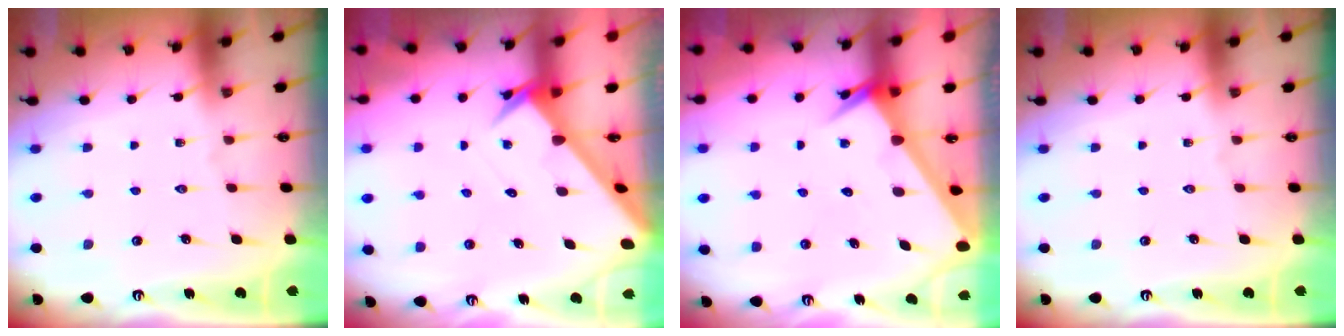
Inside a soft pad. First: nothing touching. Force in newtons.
{"total": 3.0, "press": 3.0, "slide": 0.2}
{"total": 3.2, "press": 3.2, "slide": 0.1}
{"total": 0.0}